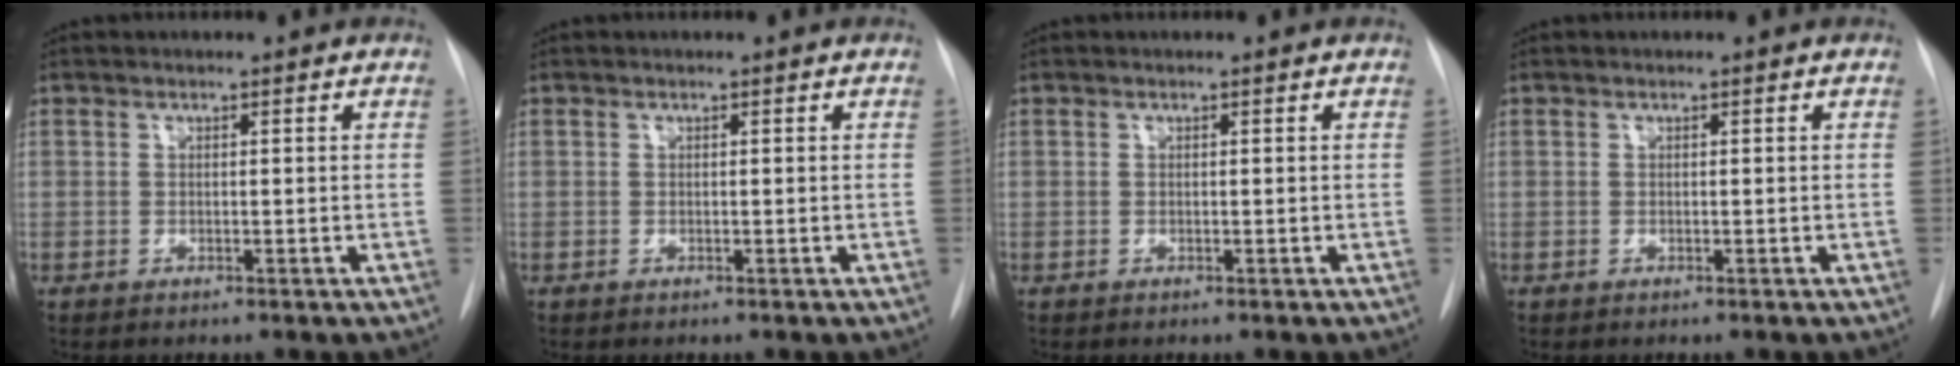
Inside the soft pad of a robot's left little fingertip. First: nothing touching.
{"total": 0.0}
{"total": 0.0}
{"total": 0.0}